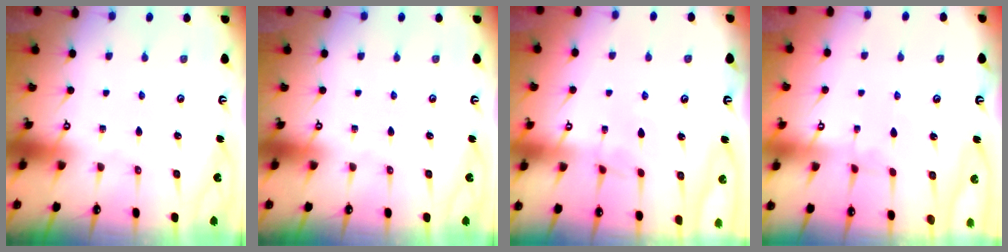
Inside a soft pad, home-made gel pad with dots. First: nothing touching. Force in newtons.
{"total": 0.0}
{"total": 2.2, "press": 2.2, "slide": 0.4}
{"total": 2.8, "press": 2.8, "slide": 0.4}